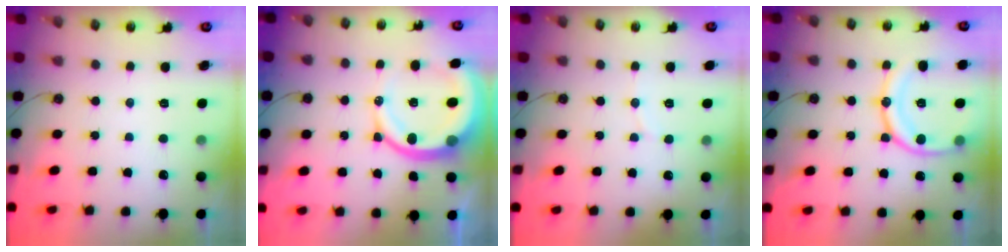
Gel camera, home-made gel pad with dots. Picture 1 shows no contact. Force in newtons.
{"total": 14.4, "press": 14.3, "slide": 1.9}
{"total": 2.9, "press": 2.9, "slide": 0.3}
{"total": 16.4, "press": 16.3, "slide": 1.9}